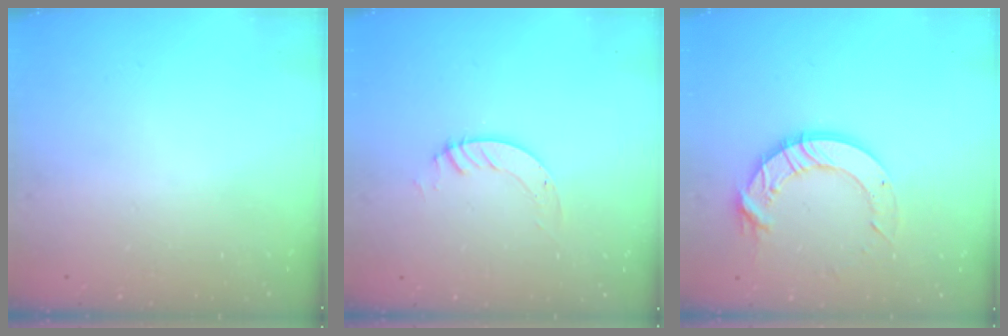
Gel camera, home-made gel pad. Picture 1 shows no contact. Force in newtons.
{"total": 3.7, "press": 3.7, "slide": 0.2}
{"total": 11.6, "press": 11.6, "slide": 1.2}